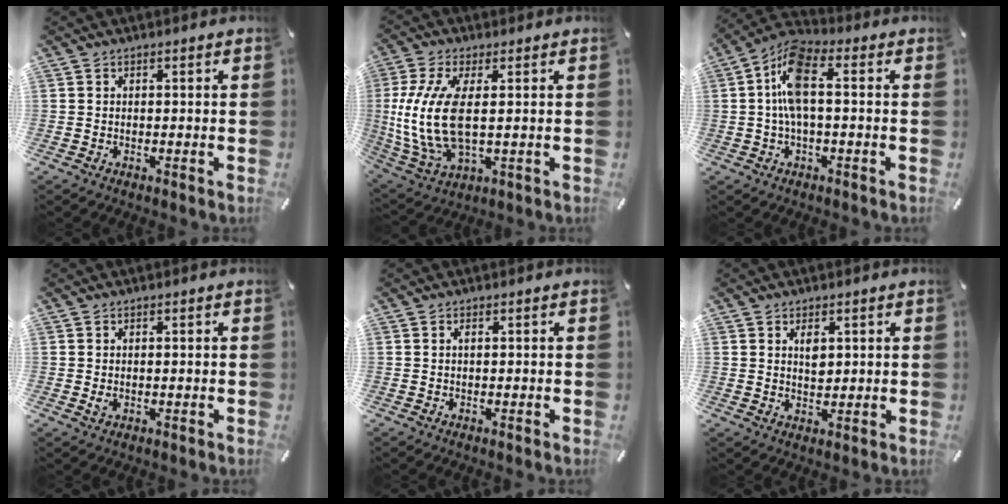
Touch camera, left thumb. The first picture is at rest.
{"total": 13.3, "force": [1.3, 6.1, 11.8], "torque": [-0.276, -0.021, 0.022]}
{"total": 10.2, "force": [0.2, 4.3, 9.3], "torque": [-0.190, 0.004, 0.003]}
{"total": 1.4, "force": [-0.1, 0.8, 1.2], "torque": [-0.016, -0.002, -0.004]}
{"total": 0.7, "force": [0.2, 0.1, 0.7], "torque": [-0.013, 0.001, 0.002]}
{"total": 3.3, "force": [1.3, 2.2, 2.2], "torque": [-0.024, -0.005, 0.016]}